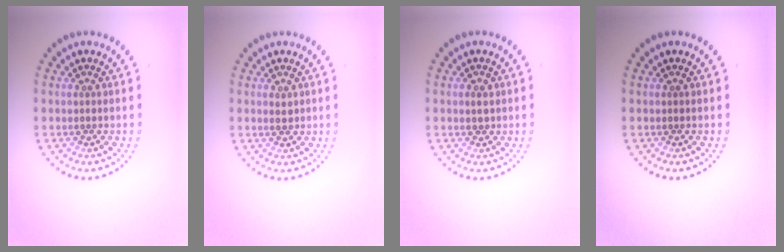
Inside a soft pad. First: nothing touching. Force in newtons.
{"total": 0.9, "press": 0.9, "slide": 0.1}
{"total": 1.2, "press": 1.0, "slide": 0.6}
{"total": 0.0}